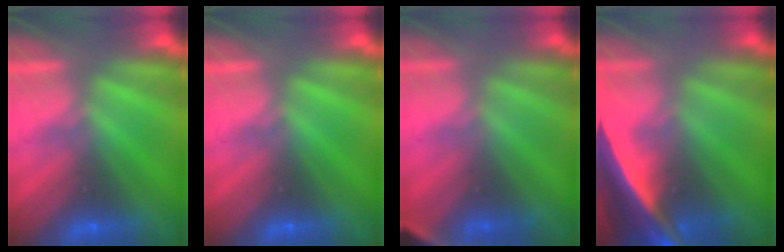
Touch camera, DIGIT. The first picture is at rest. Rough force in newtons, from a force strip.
{"total": 0.0}
{"total": 2.8}
{"total": 5.6}